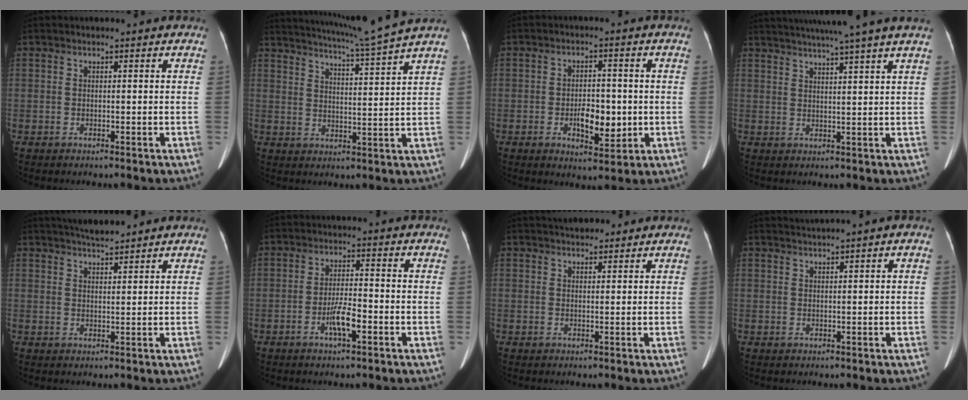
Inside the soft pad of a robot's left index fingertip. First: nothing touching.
{"total": 11.4, "force": [10.2, -3.0, 4.2], "torque": [-0.079, -0.031, 0.150]}
{"total": 6.3, "force": [-1.2, 3.1, 5.3], "torque": [-0.089, -0.001, -0.011]}
{"total": 13.1, "force": [11.1, -2.0, 6.8], "torque": [-0.109, -0.002, 0.140]}
{"total": 4.3, "force": [4.0, 0.4, 1.7], "torque": [-0.026, 0.019, 0.070]}
{"total": 4.7, "force": [-2.2, 0.8, 4.1], "torque": [-0.083, -0.001, -0.039]}
{"total": 3.2, "force": [2.6, 1.5, 1.0], "torque": [-0.008, 0.021, 0.036]}
{"total": 1.2, "force": [0.9, -0.3, 0.7], "torque": [-0.011, 0.011, 0.022]}